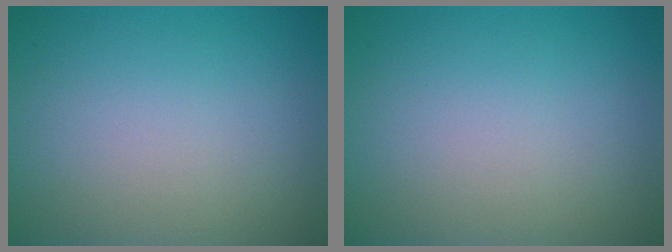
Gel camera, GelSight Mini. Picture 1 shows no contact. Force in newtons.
{"total": 0.0}